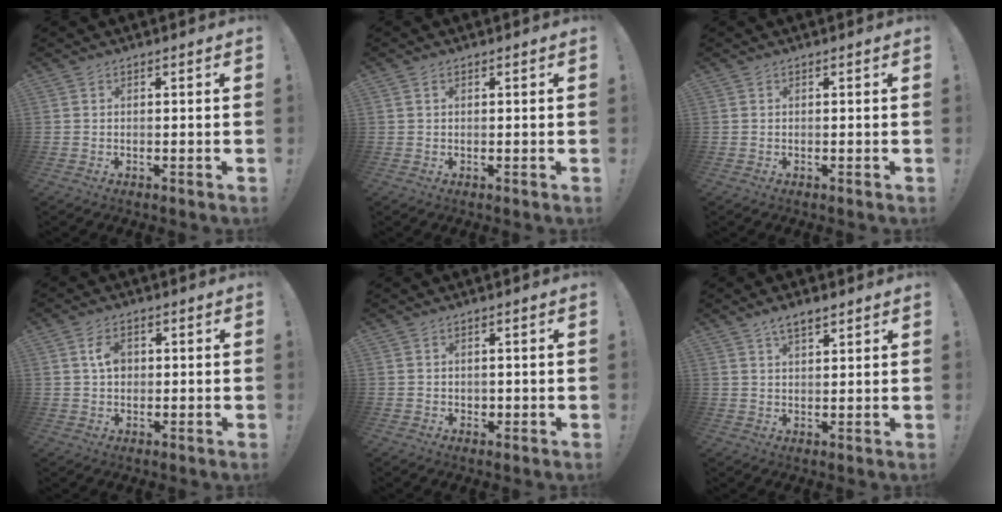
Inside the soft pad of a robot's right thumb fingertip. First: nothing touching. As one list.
[{"total": 0.8, "force": [0.4, 0.5, 0.5], "torque": [-0.013, 0.004, 0.008]}, {"total": 0.0}, {"total": 5.4, "force": [0.9, 3.8, 3.7], "torque": [-0.051, 0.004, 0.014]}, {"total": 1.0, "force": [0.1, 1.0, 0.3], "torque": [0.002, 0.000, 0.000]}, {"total": 4.7, "force": [3.2, 1.8, 2.9], "torque": [-0.041, -0.017, 0.057]}]